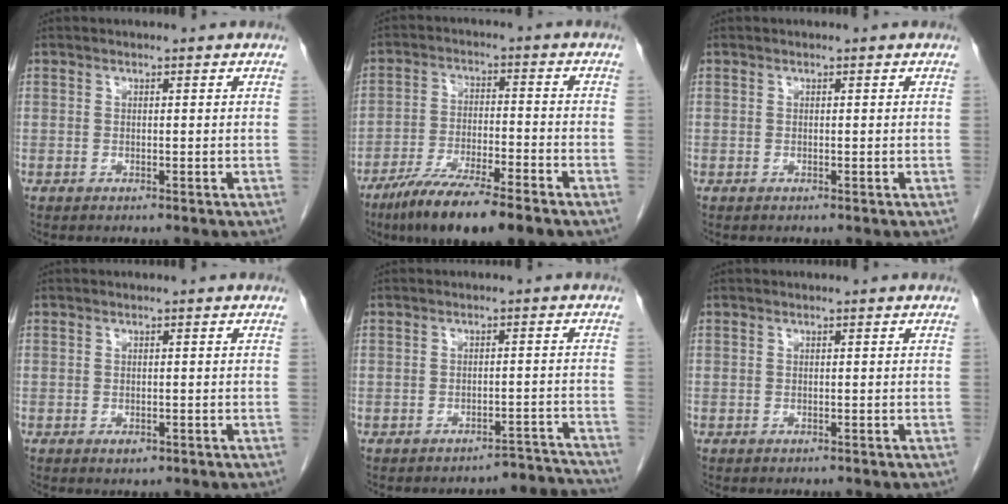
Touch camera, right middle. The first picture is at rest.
{"total": 12.8, "force": [-9.1, 1.6, 8.9], "torque": [-0.153, -0.030, -0.154]}
{"total": 0.0}
{"total": 1.2, "force": [-0.6, 0.6, 0.8], "torque": [-0.012, 0.000, -0.004]}
{"total": 5.3, "force": [-5.1, 0.0, -1.4], "torque": [0.040, 0.026, -0.056]}
{"total": 0.0}